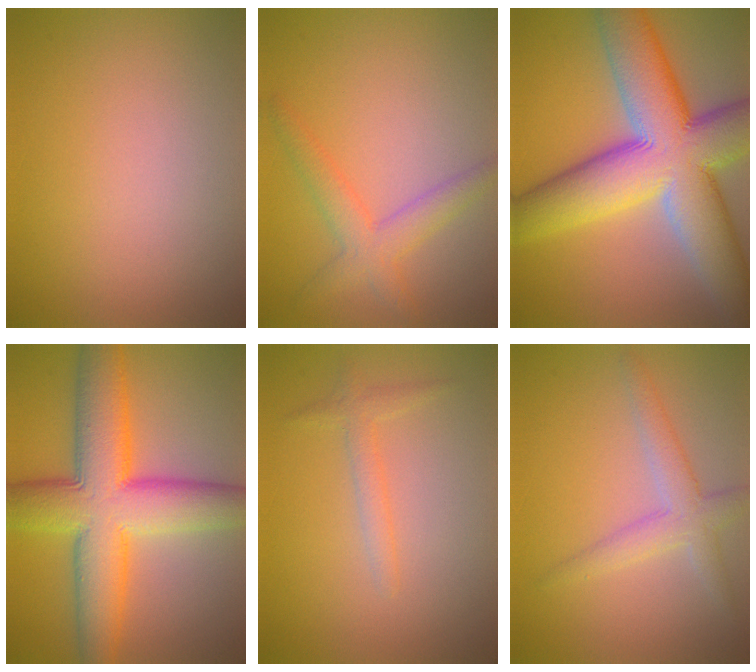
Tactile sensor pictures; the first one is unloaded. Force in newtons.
{"total": 3.3, "press": 3.3, "slide": 0.1}
{"total": 15.2, "press": 15.2, "slide": 0.8}
{"total": 11.0, "press": 11.0, "slide": 0.3}
{"total": 1.6, "press": 1.6, "slide": 0.1}
{"total": 3.1, "press": 3.1, "slide": 0.2}